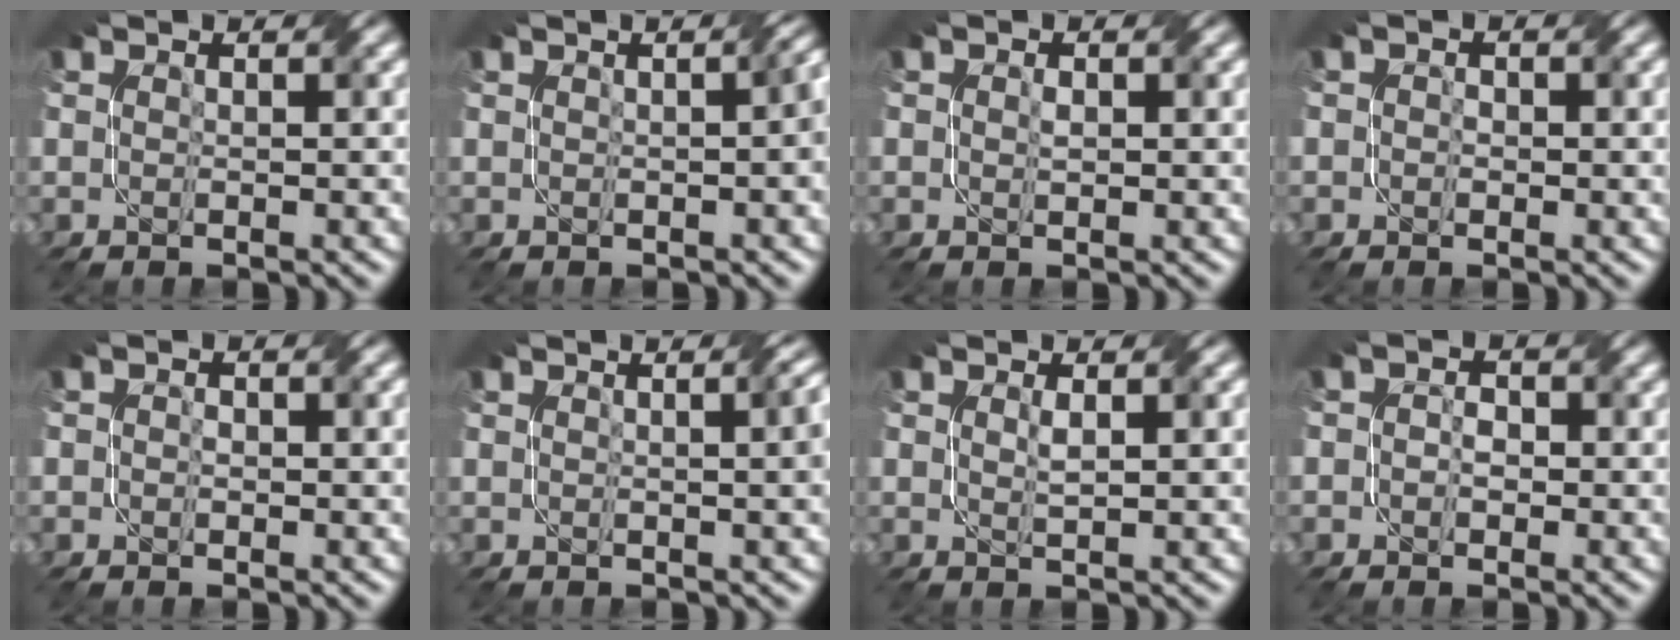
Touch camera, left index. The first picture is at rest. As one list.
[{"total": 2.9, "force": [0.1, 1.0, 2.7], "torque": [-0.017, 0.014, 0.003]}, {"total": 1.2, "force": [0.2, 0.7, 0.9], "torque": [-0.010, -0.002, 0.005]}, {"total": 1.1, "force": [0.0, 0.9, 0.6], "torque": [-0.006, -0.003, -0.001]}, {"total": 1.4, "force": [0.2, 0.9, 1.0], "torque": [-0.013, -0.001, 0.002]}, {"total": 4.6, "force": [0.7, 1.9, 4.2], "torque": [-0.023, 0.015, 0.008]}, {"total": 1.5, "force": [0.5, 0.4, 1.3], "torque": [-0.026, -0.001, 0.012]}, {"total": 1.6, "force": [-0.1, 1.4, 0.8], "torque": [-0.006, -0.002, -0.009]}]